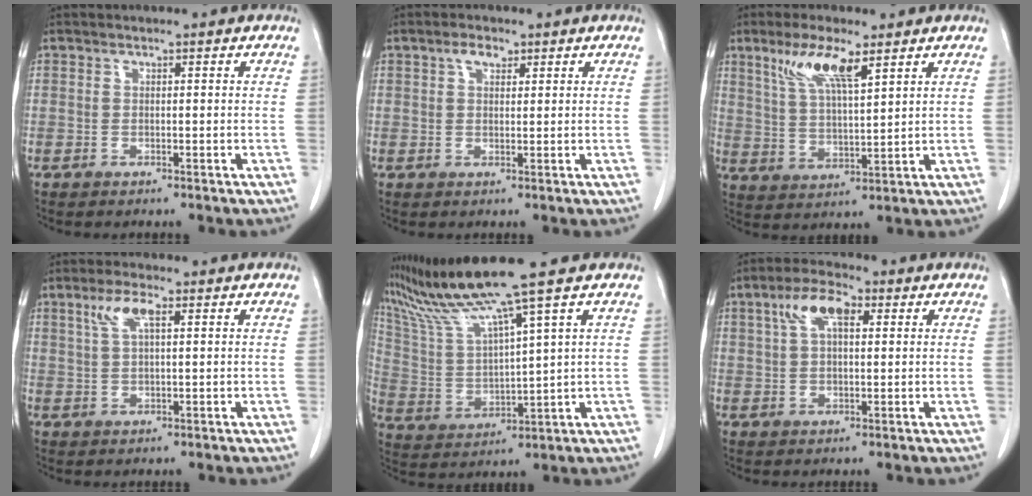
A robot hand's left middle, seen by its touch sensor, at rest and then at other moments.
{"total": 2.5, "force": [1.5, 1.2, 1.6], "torque": [-0.033, 0.006, 0.028]}
{"total": 8.5, "force": [5.1, 1.4, 6.7], "torque": [-0.139, 0.002, 0.101]}
{"total": 4.4, "force": [1.9, 1.0, 3.9], "torque": [-0.087, 0.011, 0.043]}
{"total": 10.4, "force": [8.4, -2.5, 5.7], "torque": [-0.119, -0.004, 0.170]}
{"total": 6.8, "force": [2.6, 2.8, 5.6], "torque": [-0.112, 0.020, 0.049]}